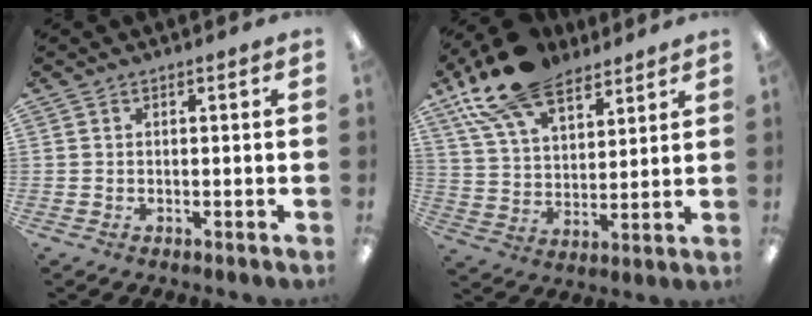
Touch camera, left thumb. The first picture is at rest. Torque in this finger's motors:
{"motor_torque": [0.41, 0.63, 1.45, -1.32, 0.40]}